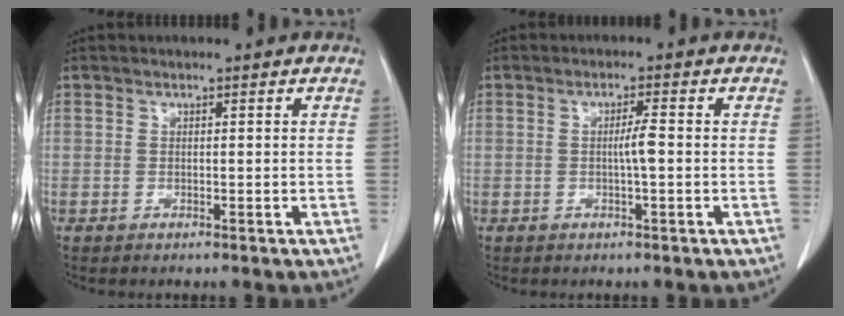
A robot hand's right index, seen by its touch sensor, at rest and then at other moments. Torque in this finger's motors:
{"motor_torque": [0.45, -0.09, 0.01, 0.05]}